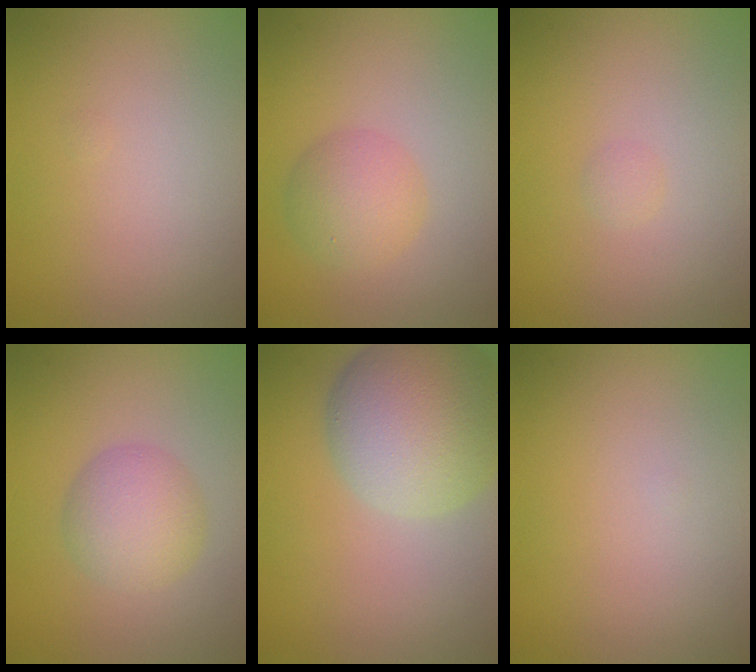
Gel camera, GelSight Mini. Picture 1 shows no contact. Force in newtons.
{"total": 3.4, "press": 3.4, "slide": 0.2}
{"total": 0.6, "press": 0.6, "slide": 0.0}
{"total": 4.0, "press": 4.0, "slide": 0.1}
{"total": 9.8, "press": 9.8, "slide": 0.6}
{"total": 0.0}